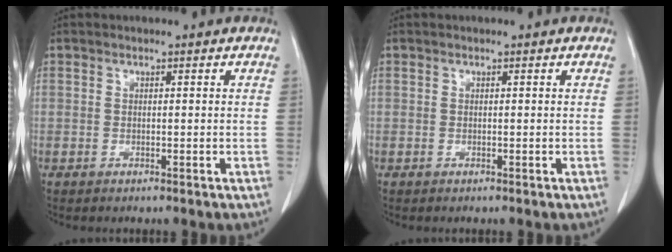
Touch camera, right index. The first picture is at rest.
{"total": 0.0}